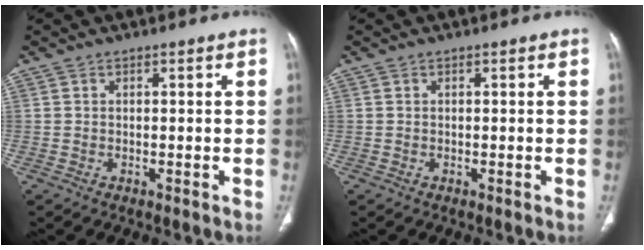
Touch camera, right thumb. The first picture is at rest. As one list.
[{"total": 0.0}]